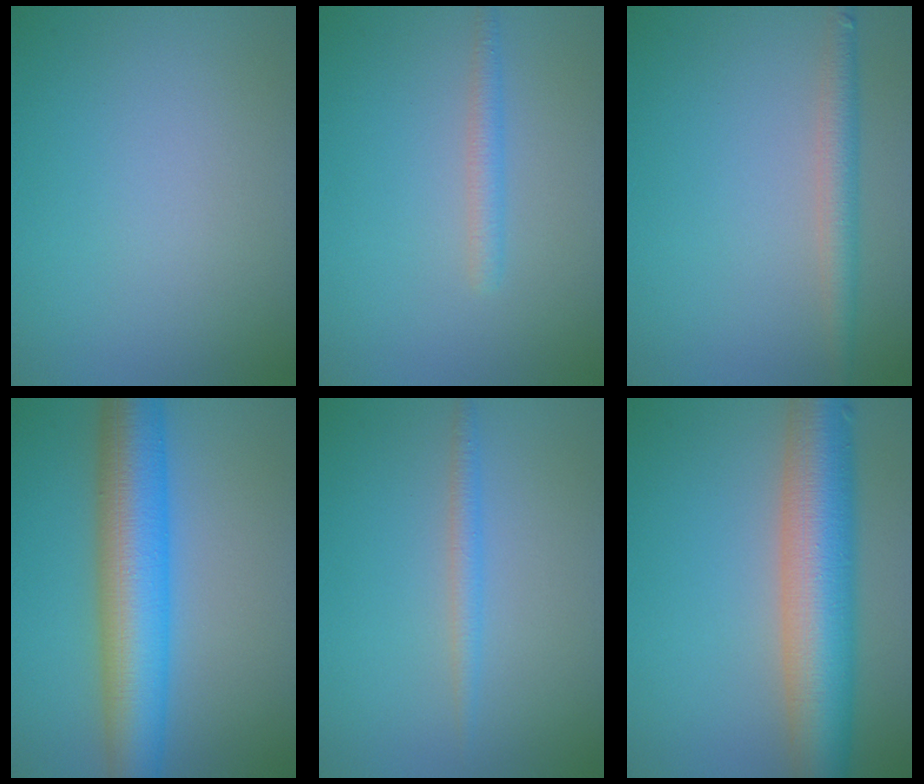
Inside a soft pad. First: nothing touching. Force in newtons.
{"total": 1.6, "press": 1.6, "slide": 0.1}
{"total": 2.6, "press": 2.6, "slide": 0.1}
{"total": 9.7, "press": 9.7, "slide": 0.1}
{"total": 1.7, "press": 1.7, "slide": 0.1}
{"total": 10.2, "press": 10.2, "slide": 0.6}